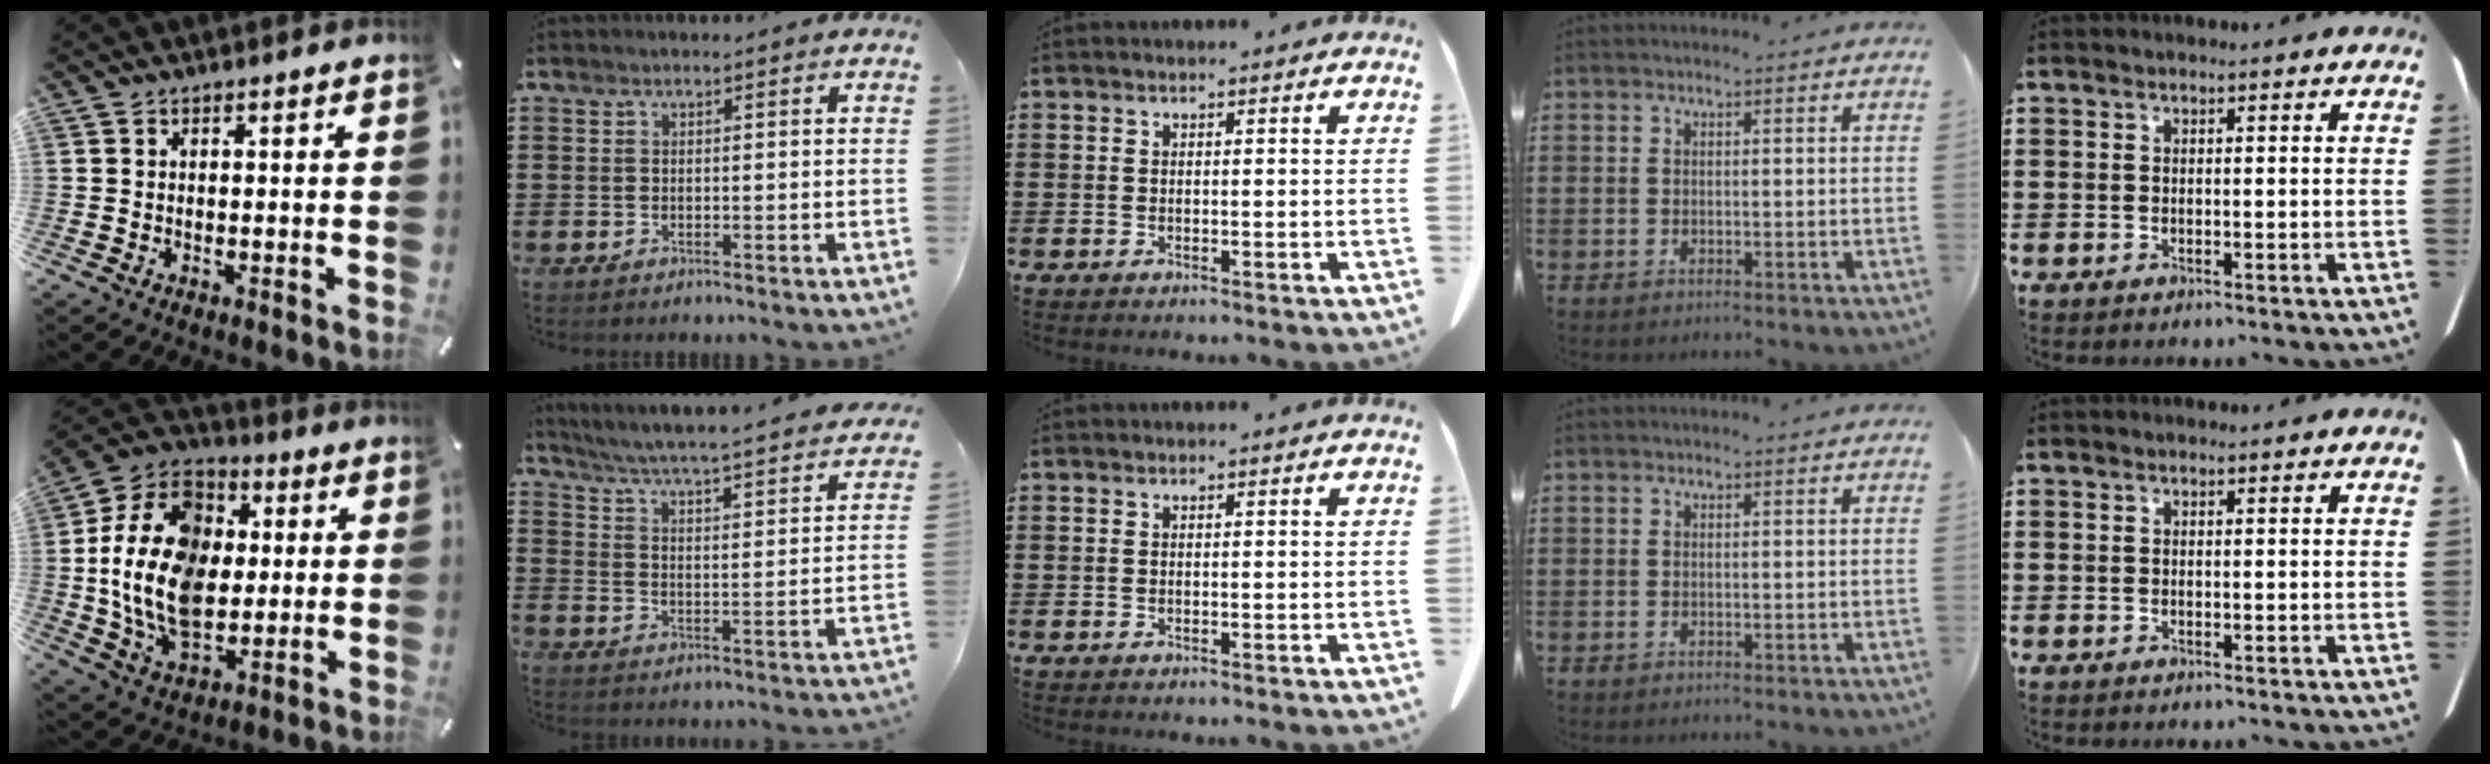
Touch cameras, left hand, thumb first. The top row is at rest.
{"thumb": {"total": 20.5, "force": [-0.4, 15.4, 13.5], "torque": [-0.300, 0.008, -0.011]}, "index": {"total": 4.1, "force": [3.8, -0.8, 1.4], "torque": [-0.050, -0.044, 0.052]}}